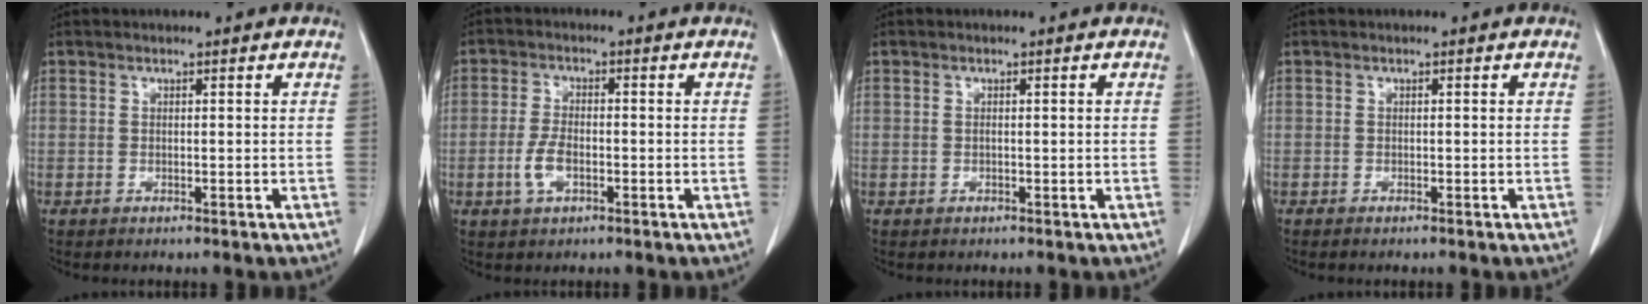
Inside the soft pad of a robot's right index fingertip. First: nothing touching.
{"total": 4.2, "force": [-1.5, 1.8, 3.4], "torque": [-0.076, 0.001, -0.028]}
{"total": 0.5, "force": [0.0, 0.1, 0.5], "torque": [-0.013, 0.000, 0.002]}
{"total": 0.5, "force": [-0.4, 0.0, 0.3], "torque": [-0.012, -0.002, -0.007]}